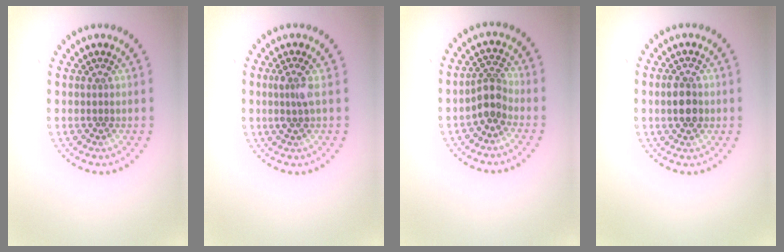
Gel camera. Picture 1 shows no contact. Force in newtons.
{"total": 1.8, "press": 1.5, "slide": 1.1}
{"total": 2.5, "press": 2.0, "slide": 1.5}
{"total": 2.7, "press": 2.7, "slide": 0.2}